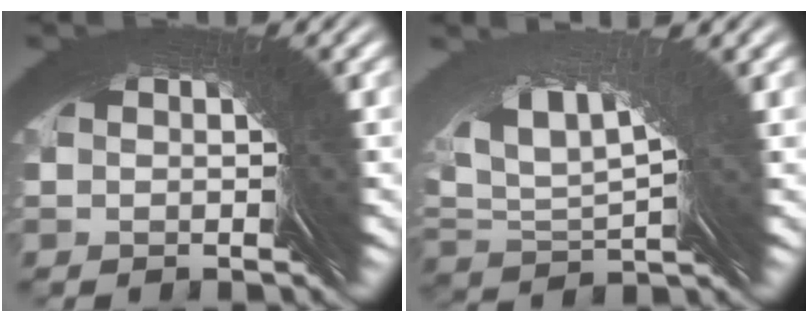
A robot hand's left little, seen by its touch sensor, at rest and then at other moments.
{"total": 4.5, "force": [3.6, -2.4, 1.4], "torque": [-0.016, 0.036, 0.053]}